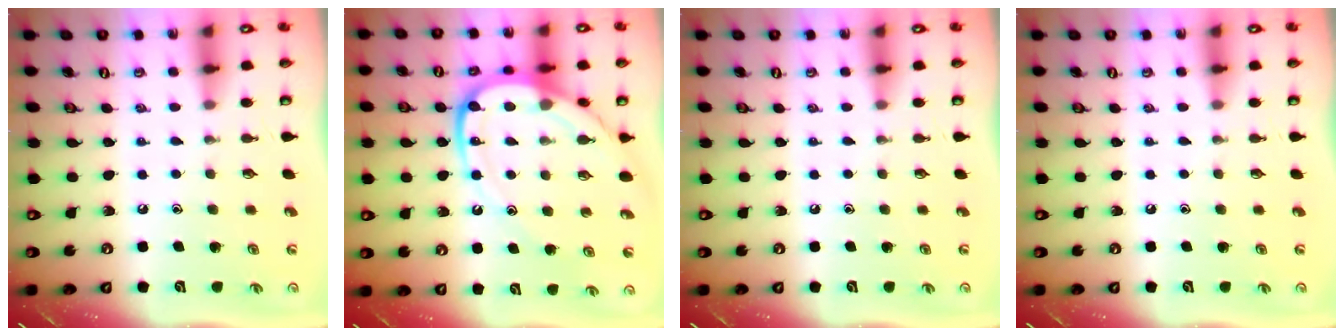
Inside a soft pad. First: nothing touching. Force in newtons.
{"total": 16.3, "press": 16.2, "slide": 1.8}
{"total": 0.0}
{"total": 0.0}